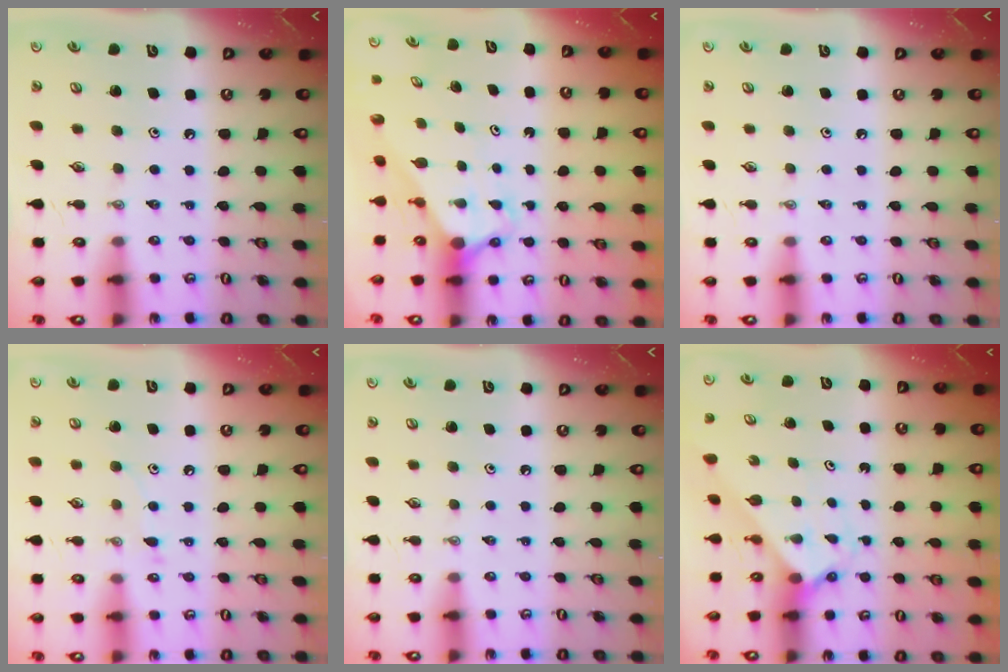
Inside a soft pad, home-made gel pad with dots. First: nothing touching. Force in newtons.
{"total": 2.7, "press": 2.7, "slide": 0.0}
{"total": 0.0}
{"total": 5.5, "press": 5.5, "slide": 0.4}
{"total": 0.0}
{"total": 2.1, "press": 2.1, "slide": 0.2}